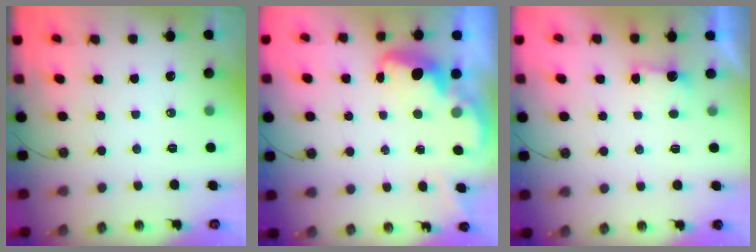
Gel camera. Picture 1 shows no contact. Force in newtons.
{"total": 2.9, "press": 2.8, "slide": 0.8}
{"total": 1.6, "press": 1.4, "slide": 0.9}